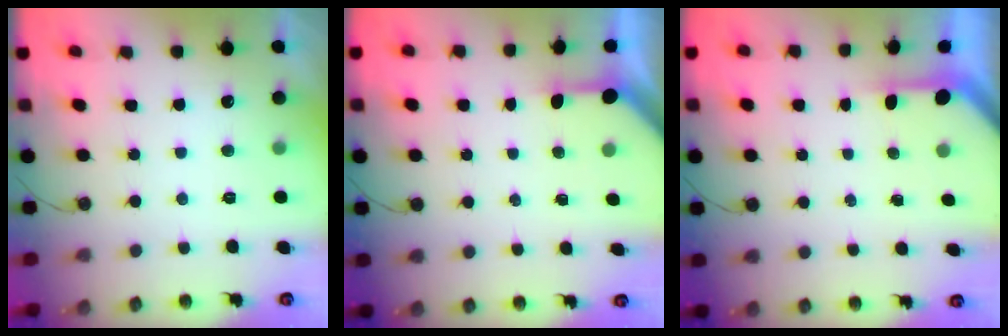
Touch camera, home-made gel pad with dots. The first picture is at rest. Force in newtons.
{"total": 2.9, "press": 2.9, "slide": 0.3}
{"total": 2.8, "press": 2.8, "slide": 0.2}